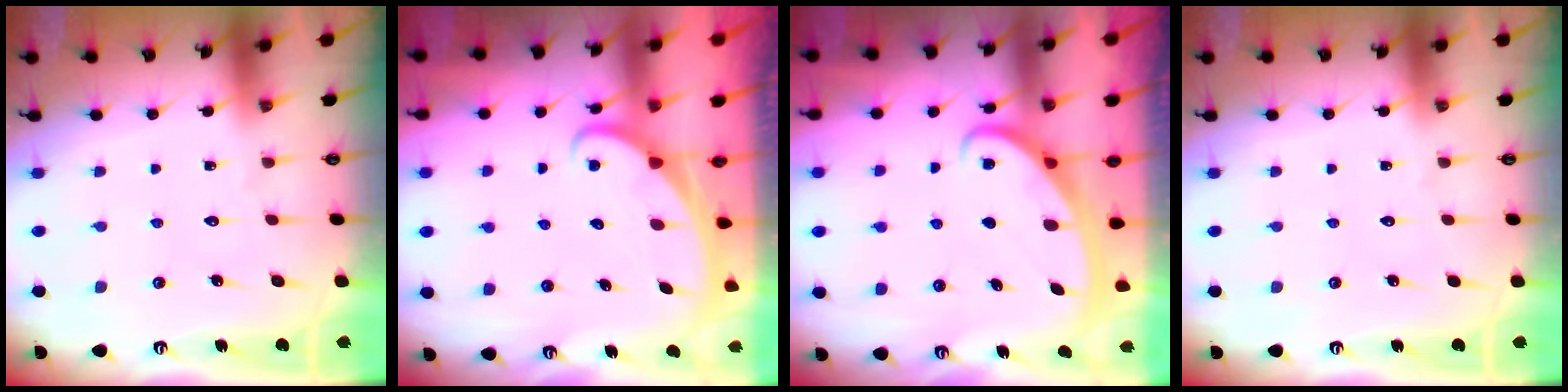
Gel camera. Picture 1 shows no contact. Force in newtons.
{"total": 2.1, "press": 2.1, "slide": 0.1}
{"total": 2.7, "press": 2.7, "slide": 0.3}
{"total": 0.0}